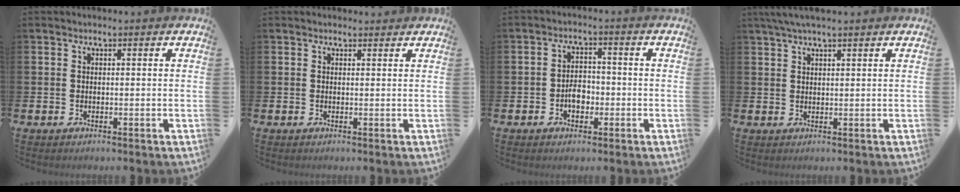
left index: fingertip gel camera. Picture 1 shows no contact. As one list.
[{"total": 0.8, "force": [0.7, 0.3, 0.1], "torque": [0.012, -0.001, 0.010]}, {"total": 3.3, "force": [-1.0, 2.2, 2.2], "torque": [-0.035, 0.001, -0.022]}, {"total": 3.2, "force": [2.6, 0.4, 1.8], "torque": [-0.048, 0.004, 0.049]}]